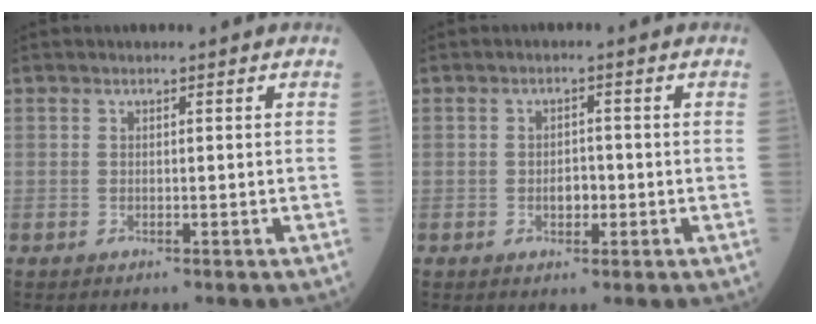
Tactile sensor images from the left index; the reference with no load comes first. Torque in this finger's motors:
{"motor_torque": [0.39, -0.01, 0.00, 0.01]}